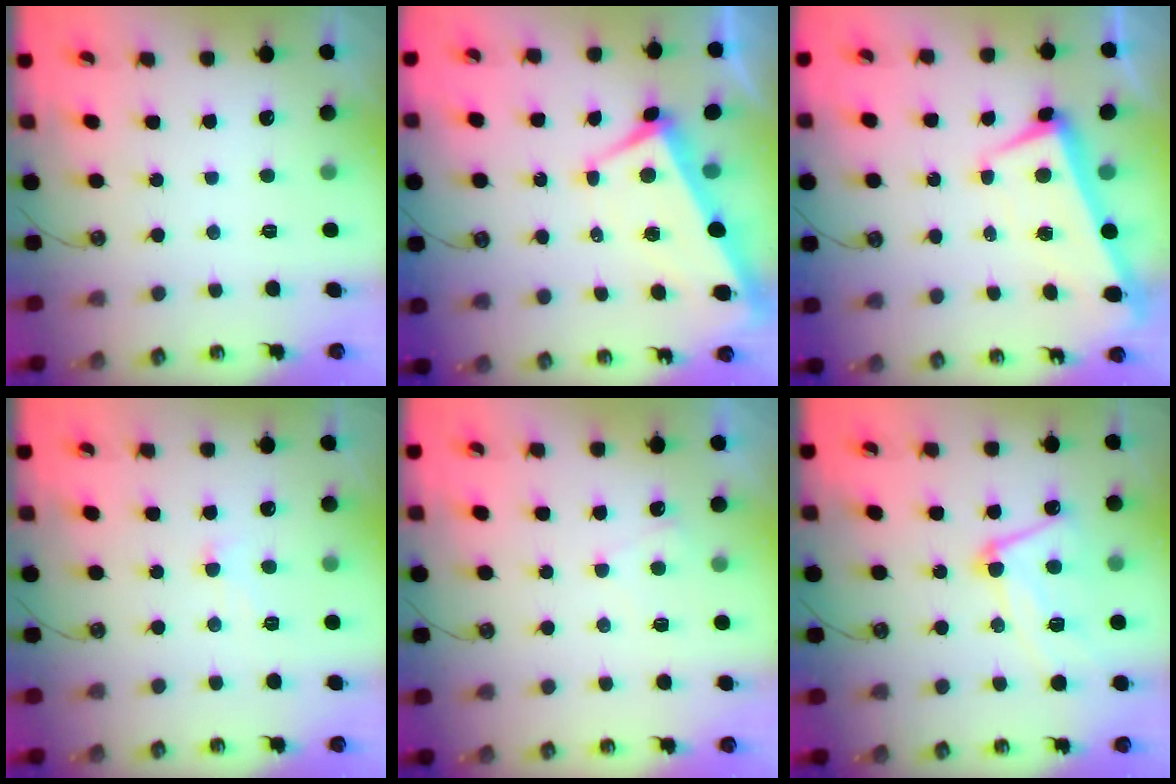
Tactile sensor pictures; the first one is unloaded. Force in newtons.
{"total": 1.4, "press": 0.9, "slide": 1.0}
{"total": 2.5, "press": 2.4, "slide": 0.4}
{"total": 1.3, "press": 1.2, "slide": 0.4}
{"total": 5.4, "press": 5.4, "slide": 0.3}
{"total": 11.2, "press": 11.2, "slide": 1.0}